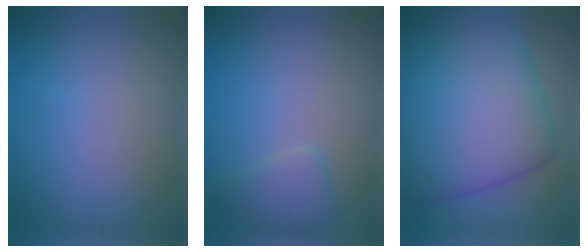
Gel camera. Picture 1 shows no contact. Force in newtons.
{"total": 1.9, "press": 1.9, "slide": 0.2}
{"total": 13.6, "press": 13.6, "slide": 0.3}